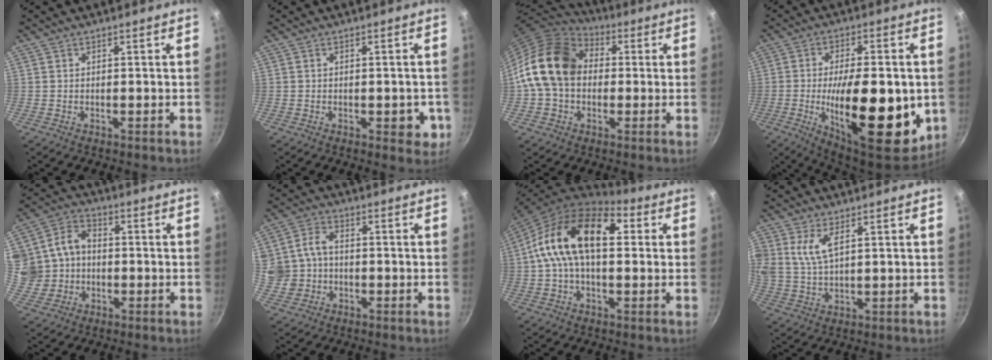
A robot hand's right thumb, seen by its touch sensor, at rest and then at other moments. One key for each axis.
{"total": 4.5, "fx": -1.1, "fy": 2.4, "fz": 3.7, "tx": -0.026, "ty": 0.003, "tz": -0.013}
{"total": 16.8, "fx": 1.2, "fy": 12.7, "fz": 11.0, "tx": -0.174, "ty": 0.033, "tz": 0.009}
{"total": 24.5, "fx": -4.2, "fy": 10.0, "fz": 22.0, "tx": -0.313, "ty": -0.004, "tz": -0.054}
{"total": 12.0, "fx": 0.2, "fy": 10.4, "fz": 6.1, "tx": -0.102, "ty": 0.021, "tz": 0.003}
{"total": 7.3, "fx": -0.7, "fy": 6.3, "fz": 3.6, "tx": -0.052, "ty": 0.020, "tz": -0.011}
{"total": 18.1, "fx": 3.1, "fy": 10.5, "fz": 14.5, "tx": -0.224, "ty": 0.026, "tz": 0.029}
{"total": 6.0, "fx": 2.4, "fy": 2.9, "fz": 4.7, "tx": -0.094, "ty": -0.012, "tz": 0.053}